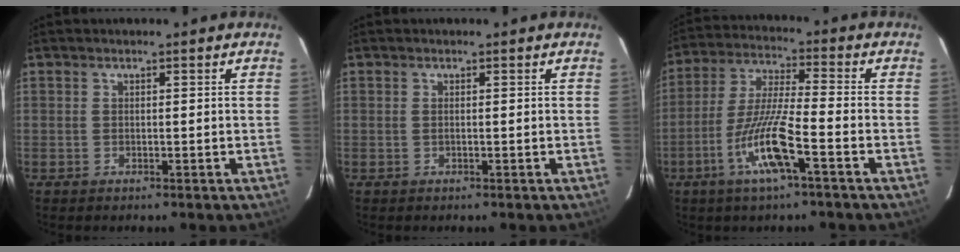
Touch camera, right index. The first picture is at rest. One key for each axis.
{"total": 0.0}
{"total": 11.2, "fx": -4.8, "fy": 0.3, "fz": 10.1, "tx": -0.203, "ty": -0.006, "tz": -0.096}